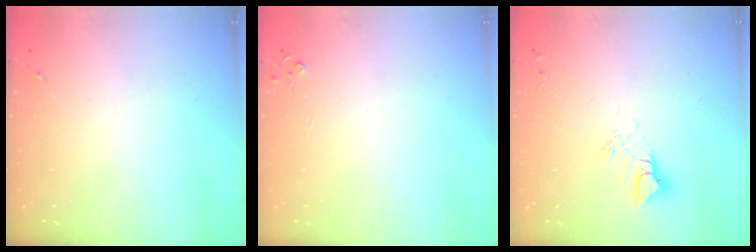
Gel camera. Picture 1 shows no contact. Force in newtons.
{"total": 2.8, "press": 2.8, "slide": 0.3}
{"total": 8.6, "press": 8.6, "slide": 0.9}